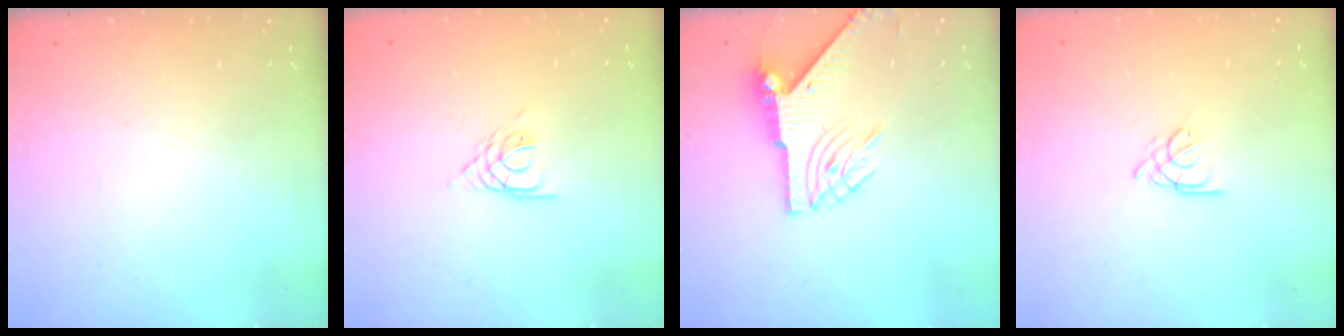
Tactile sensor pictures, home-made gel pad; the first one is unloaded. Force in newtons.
{"total": 3.4, "press": 3.4, "slide": 0.6}
{"total": 8.2, "press": 8.2, "slide": 0.9}
{"total": 2.5, "press": 2.5, "slide": 0.7}